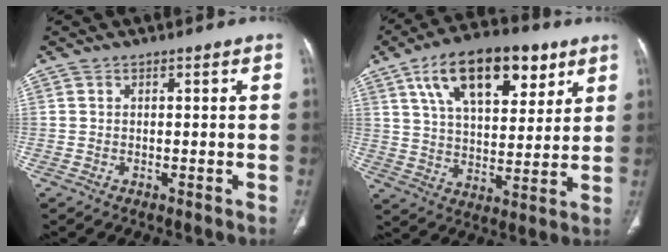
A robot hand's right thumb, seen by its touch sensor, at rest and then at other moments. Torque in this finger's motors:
{"motor_torque": [0.34, 4.67, 1.41, 0.47, 0.12]}